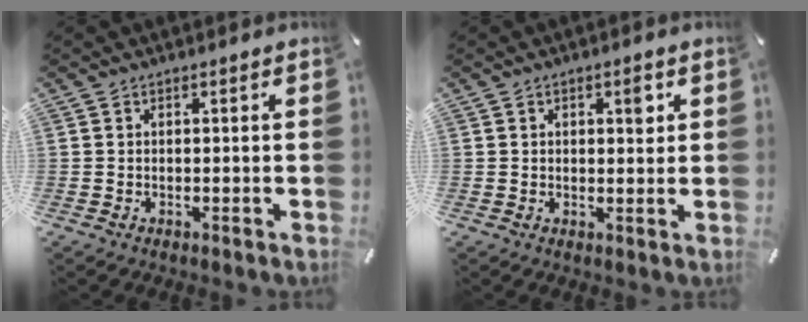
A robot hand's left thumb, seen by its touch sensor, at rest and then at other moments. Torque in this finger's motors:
{"motor_torque": [-0.03, -0.37, 0.08, 0.29, 0.00]}